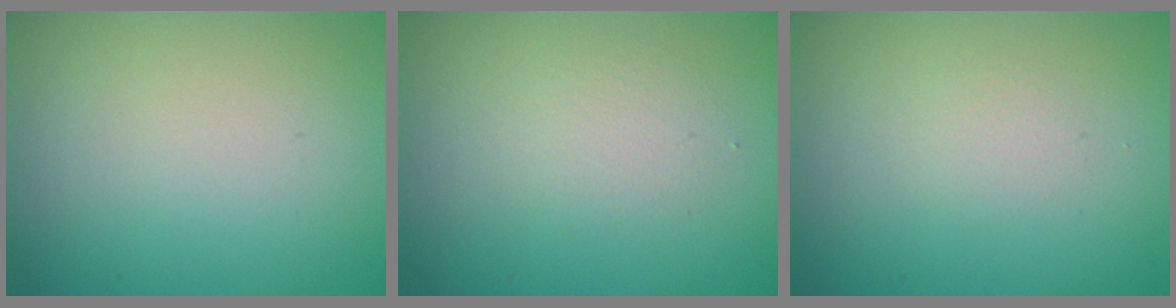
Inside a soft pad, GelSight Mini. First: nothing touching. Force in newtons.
{"total": 1.6, "press": 1.6, "slide": 0.1}
{"total": 0.7, "press": 0.7, "slide": 0.0}